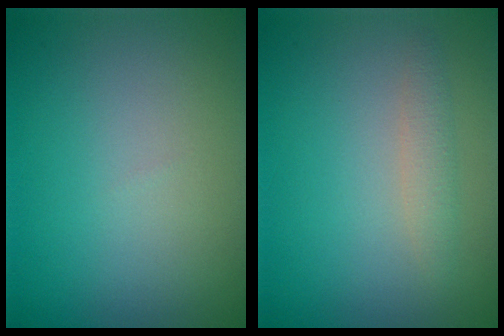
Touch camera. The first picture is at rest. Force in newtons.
{"total": 1.4, "press": 1.4, "slide": 0.1}